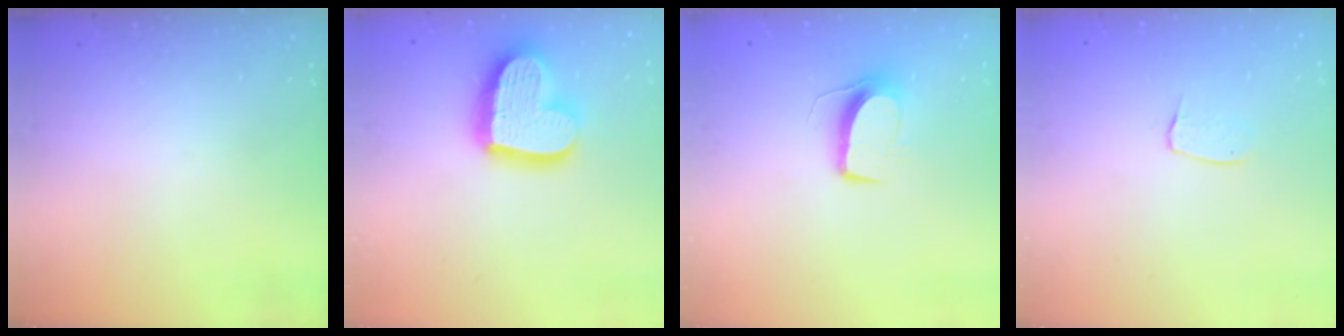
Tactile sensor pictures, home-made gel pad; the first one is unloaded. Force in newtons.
{"total": 20.5, "press": 20.4, "slide": 1.5}
{"total": 8.6, "press": 8.5, "slide": 0.4}
{"total": 5.6, "press": 5.6, "slide": 0.3}